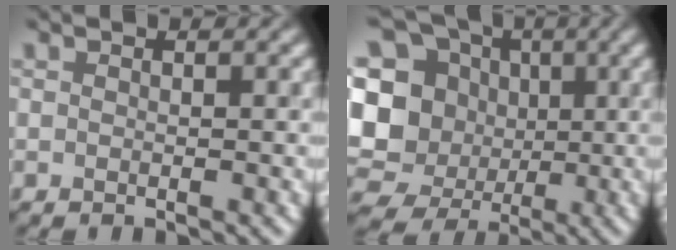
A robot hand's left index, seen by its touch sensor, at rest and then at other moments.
{"total": 16.7, "force": [0.8, 15.5, 6.1], "torque": [-0.181, 0.026, -0.008]}